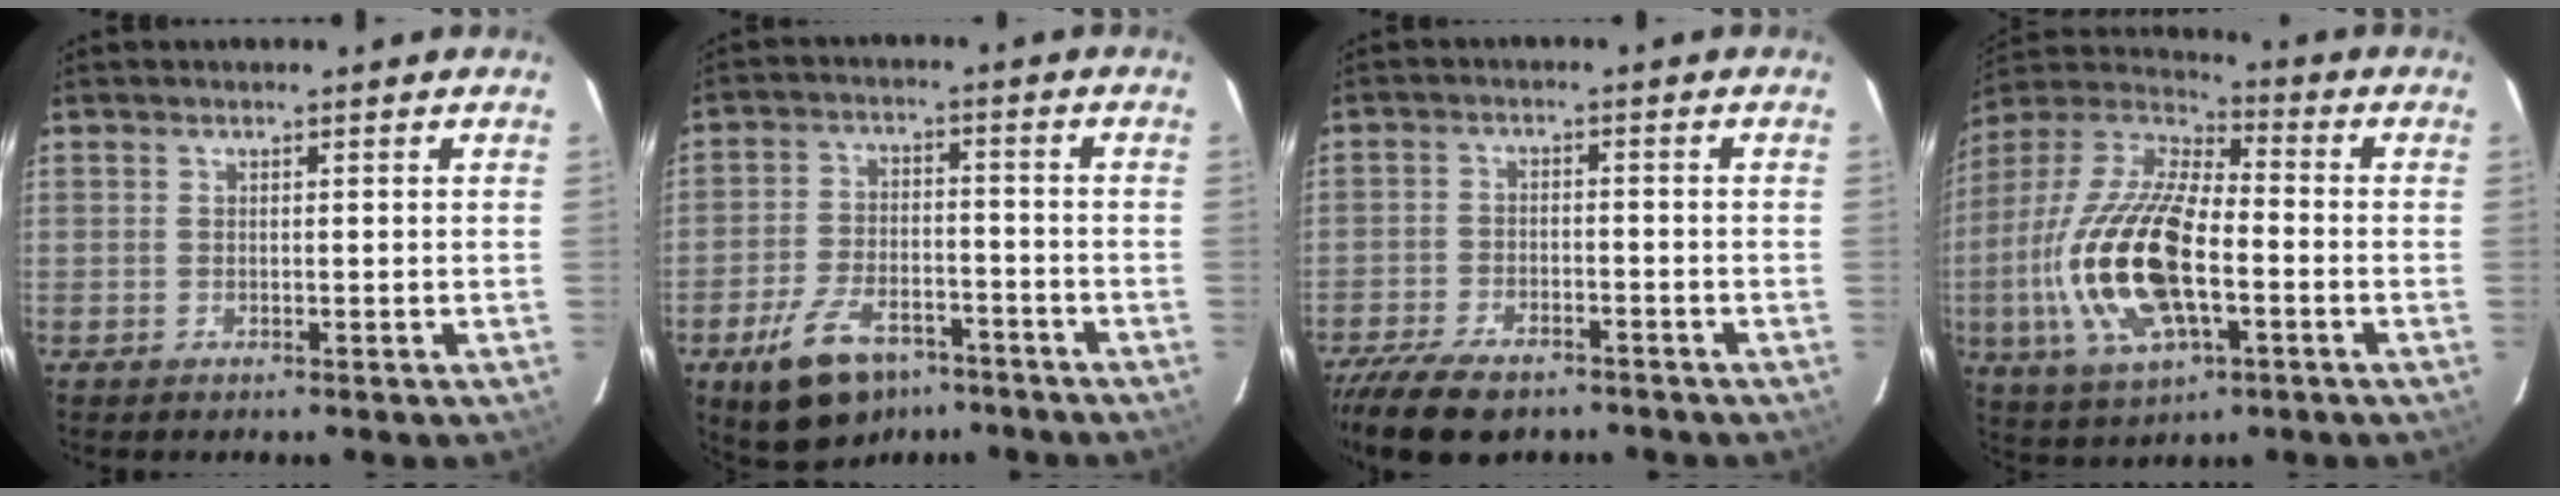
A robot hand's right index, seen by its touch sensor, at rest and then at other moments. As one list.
[{"total": 12.7, "force": [-8.4, 6.3, 7.0], "torque": [-0.154, -0.006, -0.139]}, {"total": 11.6, "force": [-9.2, 4.4, 5.6], "torque": [-0.137, -0.027, -0.157]}, {"total": 21.6, "force": [-4.6, 9.4, 19.0], "torque": [-0.404, -0.010, -0.086]}]